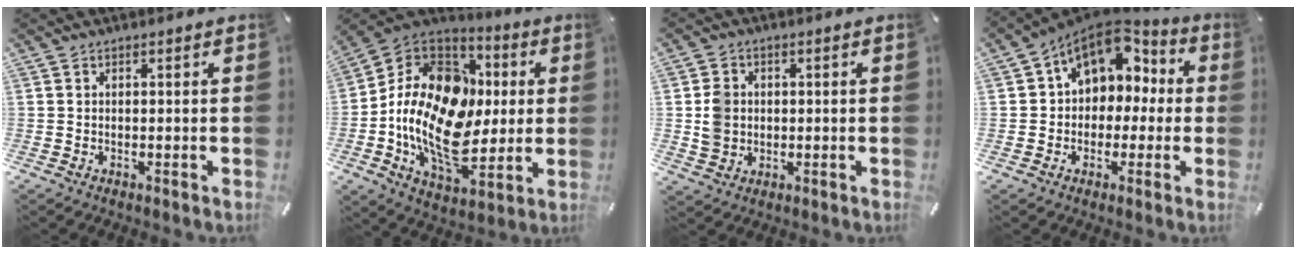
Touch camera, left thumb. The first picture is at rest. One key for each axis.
{"total": 22.4, "fx": -0.9, "fy": 16.0, "fz": 15.6, "tx": -0.303, "ty": -0.001, "tz": -0.015}
{"total": 5.7, "fx": 0.1, "fy": 5.3, "fz": 2.1, "tx": -0.044, "ty": 0.010, "tz": 0.004}
{"total": 11.9, "fx": 4.1, "fy": 9.6, "fz": 5.6, "tx": -0.086, "ty": -0.019, "tz": 0.080}